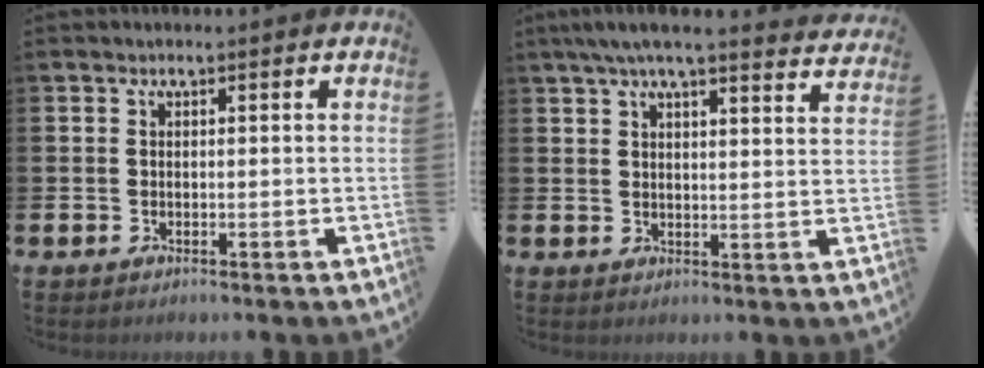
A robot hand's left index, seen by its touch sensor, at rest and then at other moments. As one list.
[{"total": 5.7, "force": [5.3, 0.3, 2.2], "torque": [-0.055, -0.015, 0.094]}]